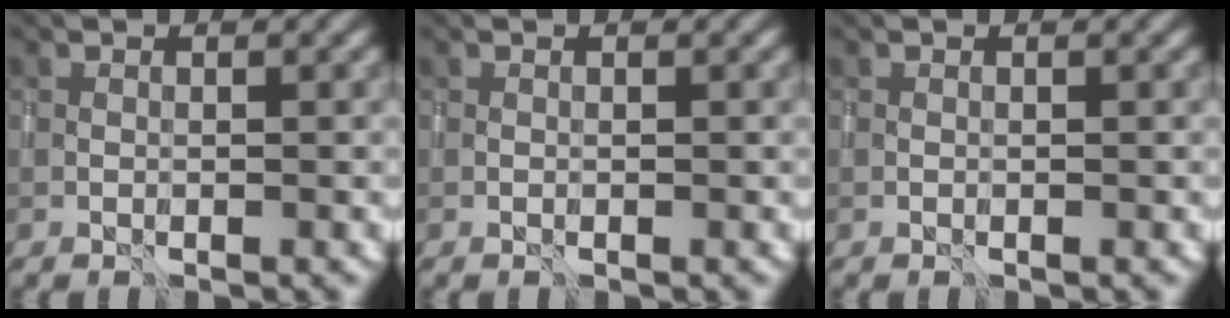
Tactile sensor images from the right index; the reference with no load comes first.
{"total": 0.0}
{"total": 0.0}